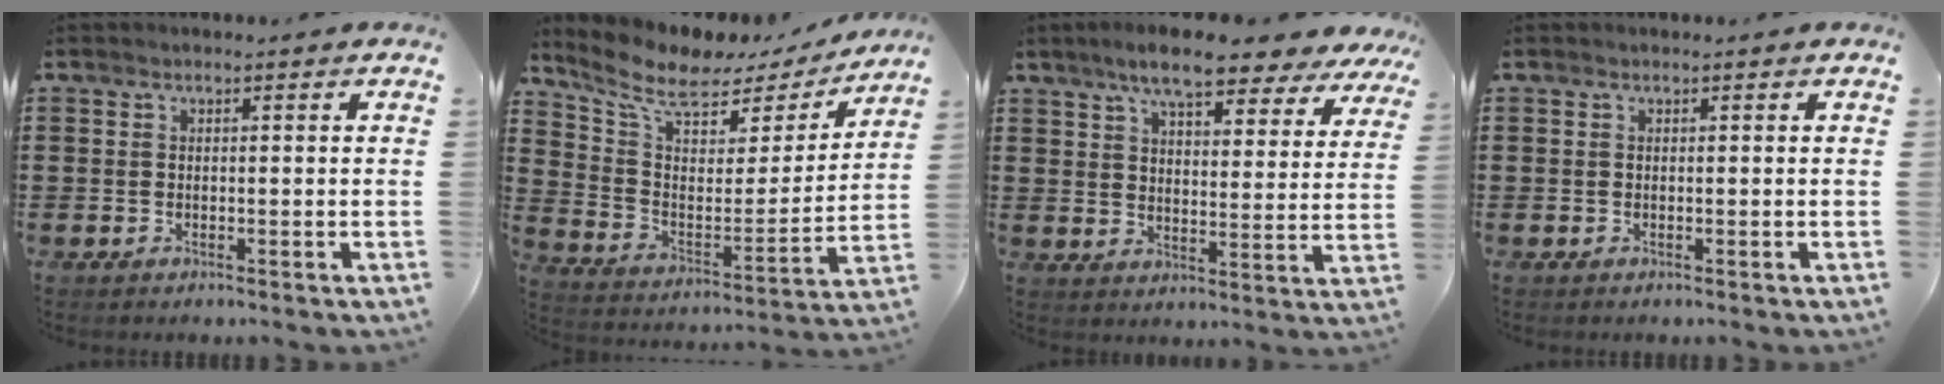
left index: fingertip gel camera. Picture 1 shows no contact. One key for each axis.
{"total": 8.1, "fx": 6.3, "fy": 3.2, "fz": 3.9, "tx": -0.109, "ty": -0.038, "tz": 0.107}
{"total": 8.2, "fx": 7.1, "fy": 1.3, "fz": 4.0, "tx": -0.094, "ty": -0.023, "tz": 0.124}
{"total": 0.0}